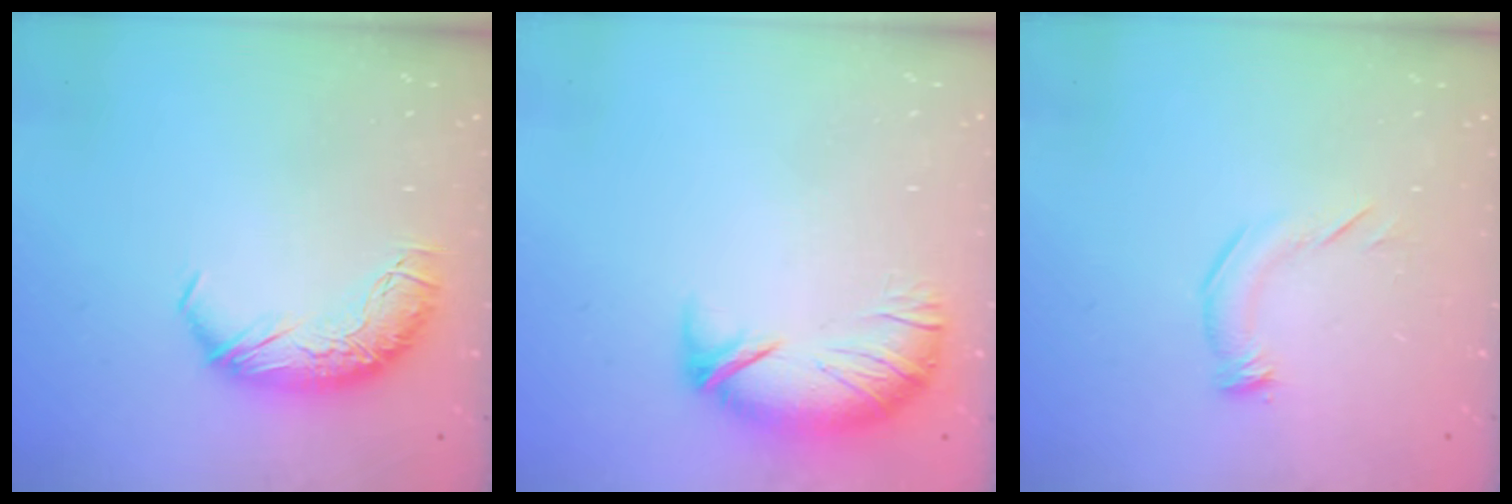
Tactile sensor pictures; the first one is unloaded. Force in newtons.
{"total": 4.4, "press": 3.8, "slide": 2.2}
{"total": 4.0, "press": 3.9, "slide": 0.7}